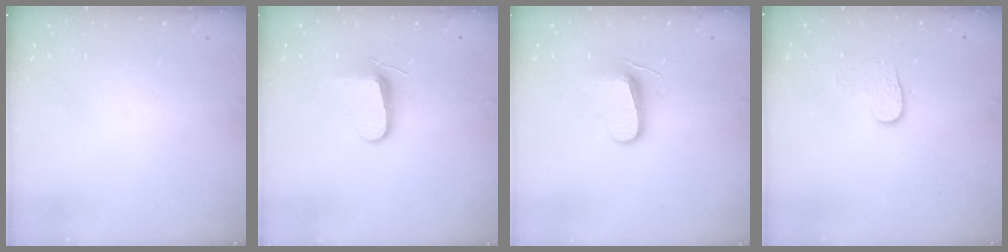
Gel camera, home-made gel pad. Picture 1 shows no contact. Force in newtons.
{"total": 8.7, "press": 8.6, "slide": 1.4}
{"total": 8.7, "press": 8.7, "slide": 0.7}
{"total": 4.0, "press": 4.0, "slide": 0.4}